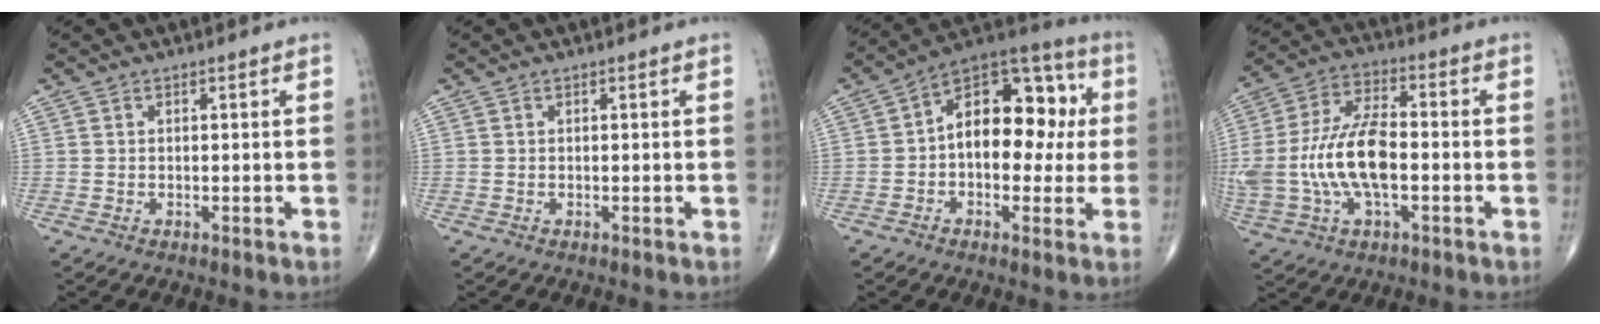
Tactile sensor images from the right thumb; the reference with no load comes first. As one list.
[{"total": 0.0}, {"total": 17.2, "force": [1.1, 10.5, 13.5], "torque": [-0.151, 0.043, 0.005]}, {"total": 17.3, "force": [-2.1, 8.5, 14.9], "torque": [-0.321, 0.026, -0.035]}]